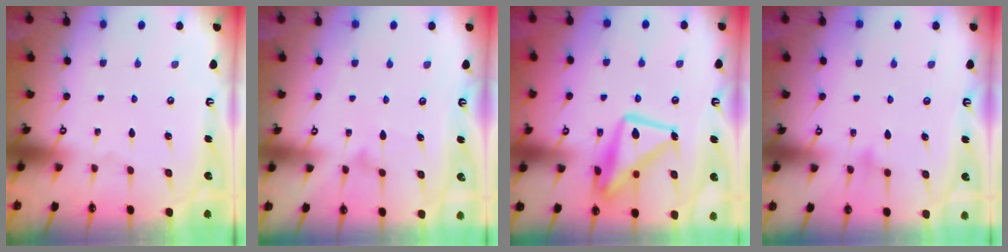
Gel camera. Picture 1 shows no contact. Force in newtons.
{"total": 5.9, "press": 5.9, "slide": 0.4}
{"total": 15.8, "press": 15.8, "slide": 1.5}
{"total": 7.1, "press": 7.1, "slide": 0.3}